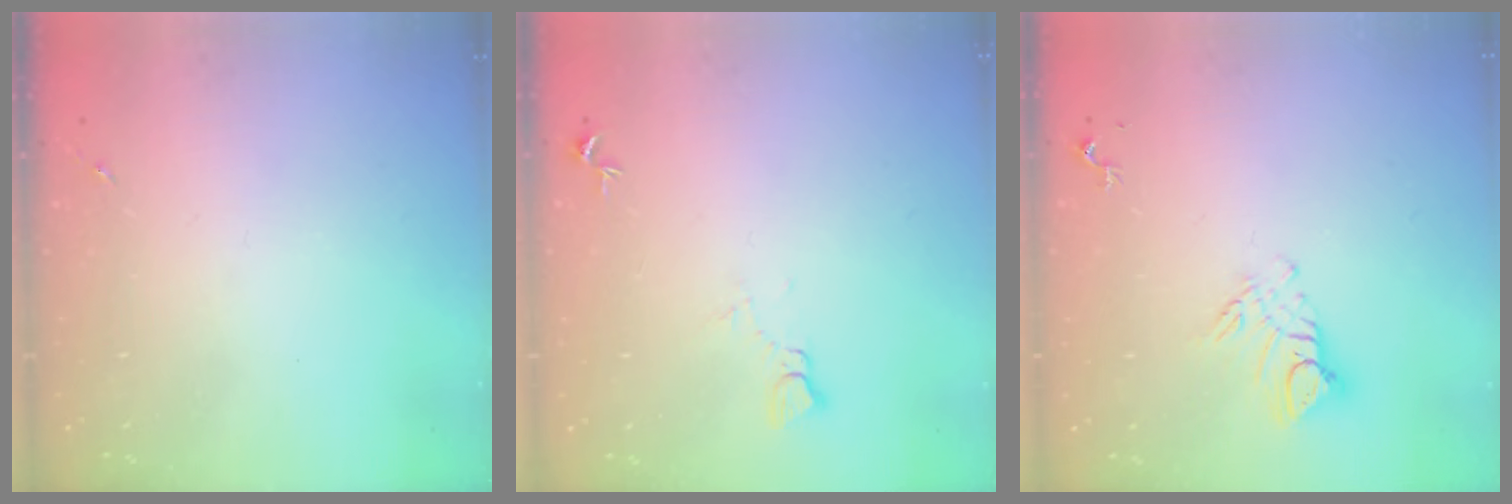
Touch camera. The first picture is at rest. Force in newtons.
{"total": 3.7, "press": 3.7, "slide": 0.3}
{"total": 8.7, "press": 8.6, "slide": 0.9}